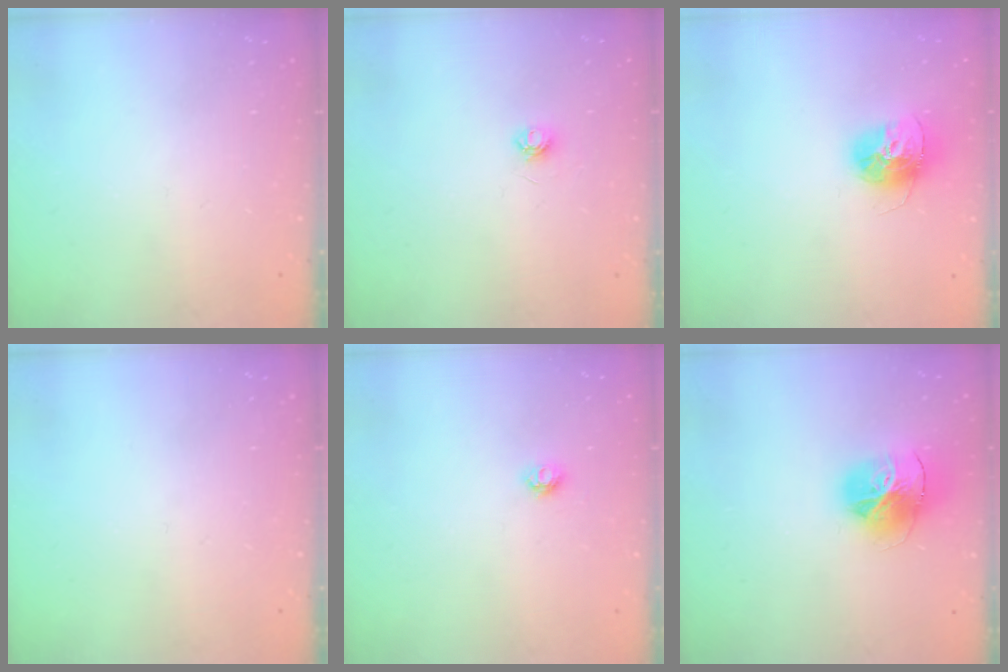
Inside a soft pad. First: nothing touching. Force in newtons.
{"total": 4.7, "press": 4.6, "slide": 0.6}
{"total": 13.8, "press": 13.7, "slide": 1.3}
{"total": 0.0}
{"total": 3.6, "press": 3.5, "slide": 0.3}
{"total": 17.3, "press": 17.2, "slide": 1.8}